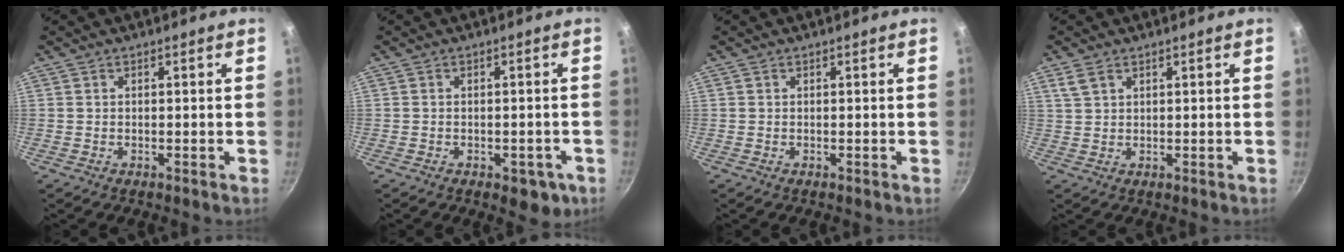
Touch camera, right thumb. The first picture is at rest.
{"total": 5.4, "force": [-2.4, 3.0, 3.7], "torque": [-0.021, 0.016, -0.018]}
{"total": 0.0}
{"total": 3.1, "force": [1.8, 1.9, 1.7], "torque": [-0.031, -0.002, 0.039]}